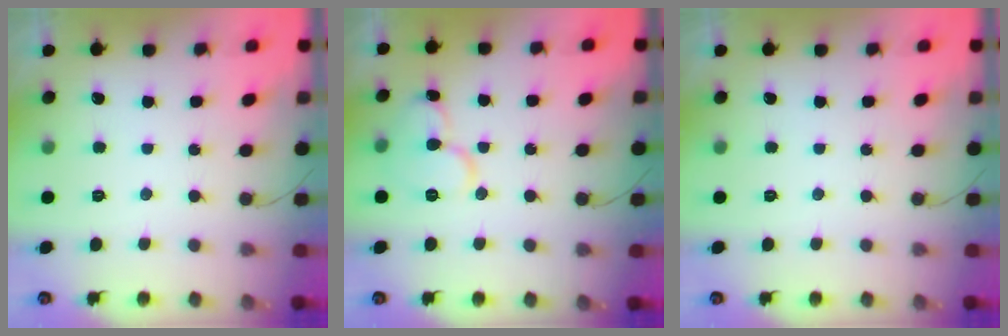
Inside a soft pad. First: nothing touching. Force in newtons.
{"total": 9.8, "press": 9.7, "slide": 1.1}
{"total": 0.0}